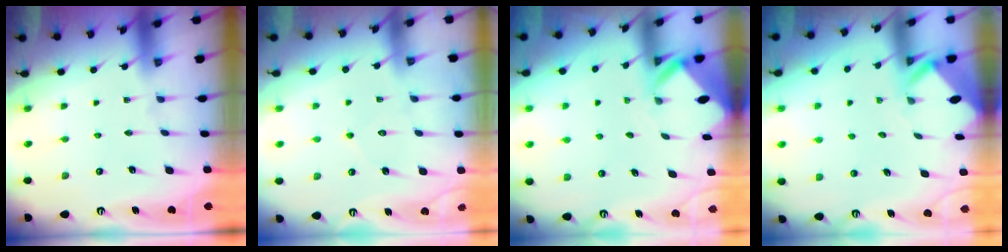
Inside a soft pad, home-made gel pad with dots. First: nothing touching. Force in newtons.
{"total": 5.1, "press": 5.0, "slide": 0.4}
{"total": 3.0, "press": 3.0, "slide": 0.1}
{"total": 2.9, "press": 2.9, "slide": 0.2}